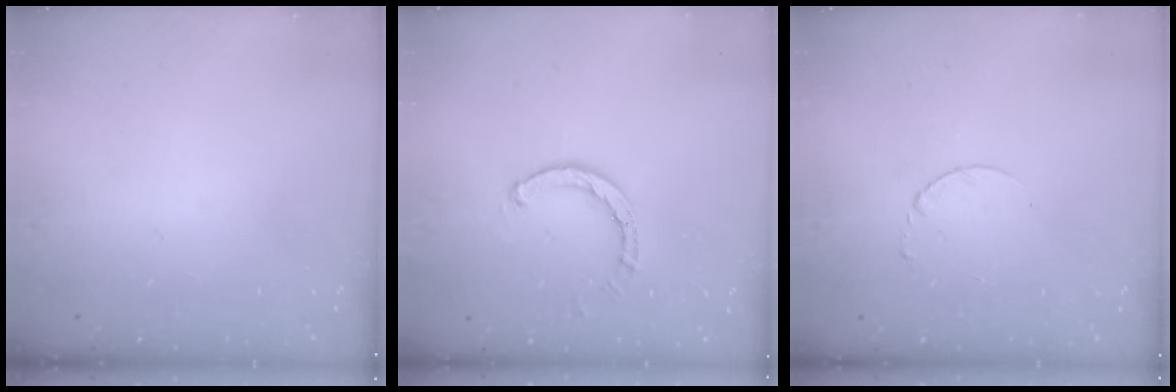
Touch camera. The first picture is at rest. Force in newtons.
{"total": 2.6, "press": 2.6, "slide": 0.3}
{"total": 2.5, "press": 2.5, "slide": 0.3}